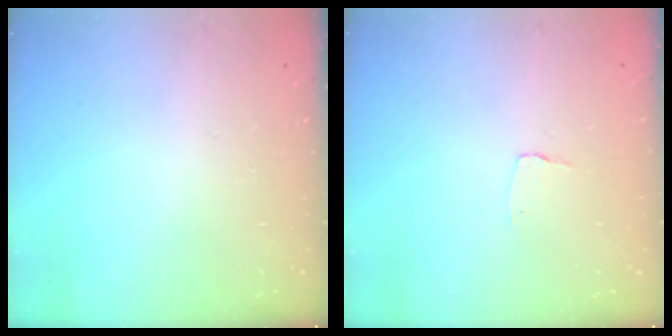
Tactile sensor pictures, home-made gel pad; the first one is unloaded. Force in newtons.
{"total": 2.6, "press": 2.6, "slide": 0.2}